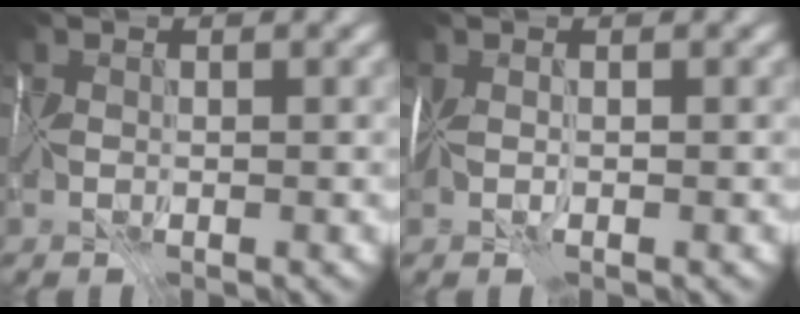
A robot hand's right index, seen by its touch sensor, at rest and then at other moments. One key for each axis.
{"total": 1.7, "fx": -0.5, "fy": 0.6, "fz": 1.5, "tx": -0.028, "ty": -0.003, "tz": -0.013}